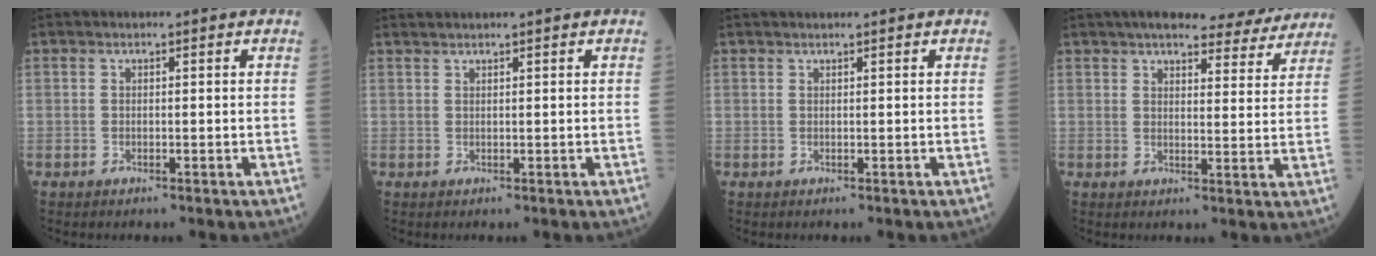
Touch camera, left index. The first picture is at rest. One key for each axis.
{"total": 2.1, "fx": 1.9, "fy": -0.4, "fz": 0.9, "tx": -0.013, "ty": 0.019, "tz": 0.040}
{"total": 1.6, "fx": 1.5, "fy": 0.0, "fz": 0.6, "tx": -0.006, "ty": 0.025, "tz": 0.028}
{"total": 14.9, "fx": 13.2, "fy": 3.2, "fz": 6.0, "tx": -0.065, "ty": 0.010, "tz": 0.161}